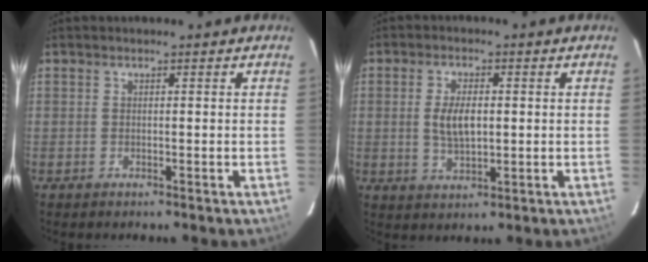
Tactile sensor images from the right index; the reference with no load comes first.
{"total": 6.0, "force": [0.3, 2.9, 5.2], "torque": [-0.101, 0.001, 0.009]}